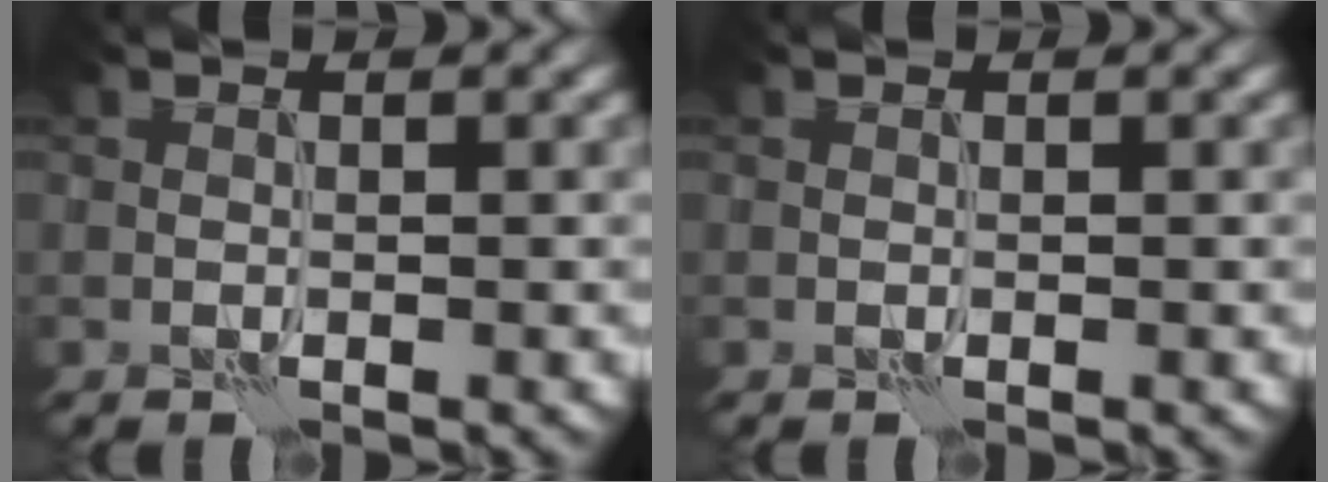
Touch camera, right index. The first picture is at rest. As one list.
[{"total": 0.0}]